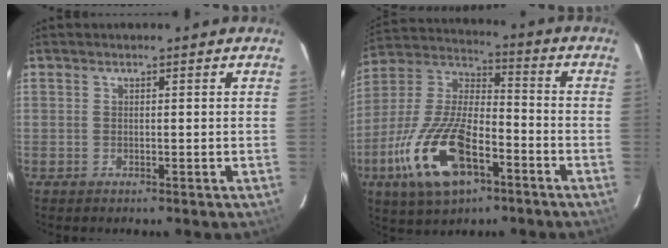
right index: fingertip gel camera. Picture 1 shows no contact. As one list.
[{"total": 19.7, "force": [-9.1, 8.7, 15.2], "torque": [-0.327, -0.015, -0.167]}]